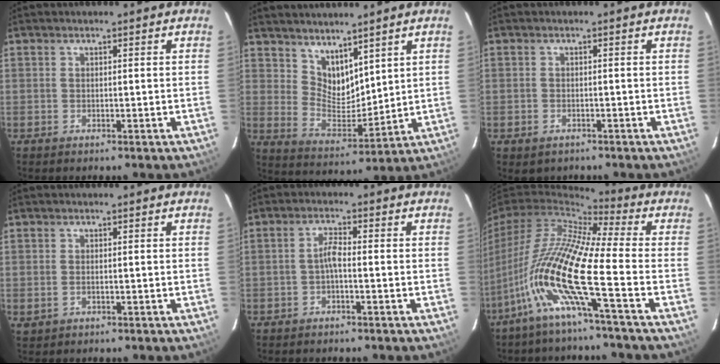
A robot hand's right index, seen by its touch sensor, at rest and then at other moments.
{"total": 8.5, "force": [6.4, 4.3, 3.5], "torque": [-0.056, -0.003, 0.132]}
{"total": 2.2, "force": [-1.2, 1.7, 0.7], "torque": [-0.018, -0.001, -0.013]}
{"total": 1.5, "force": [-0.4, 1.1, 0.9], "torque": [-0.018, -0.001, -0.006]}
{"total": 2.3, "force": [-1.0, 0.3, 2.1], "torque": [-0.045, 0.008, -0.022]}
{"total": 14.0, "force": [-6.2, -0.5, 12.6], "torque": [-0.233, -0.015, -0.130]}